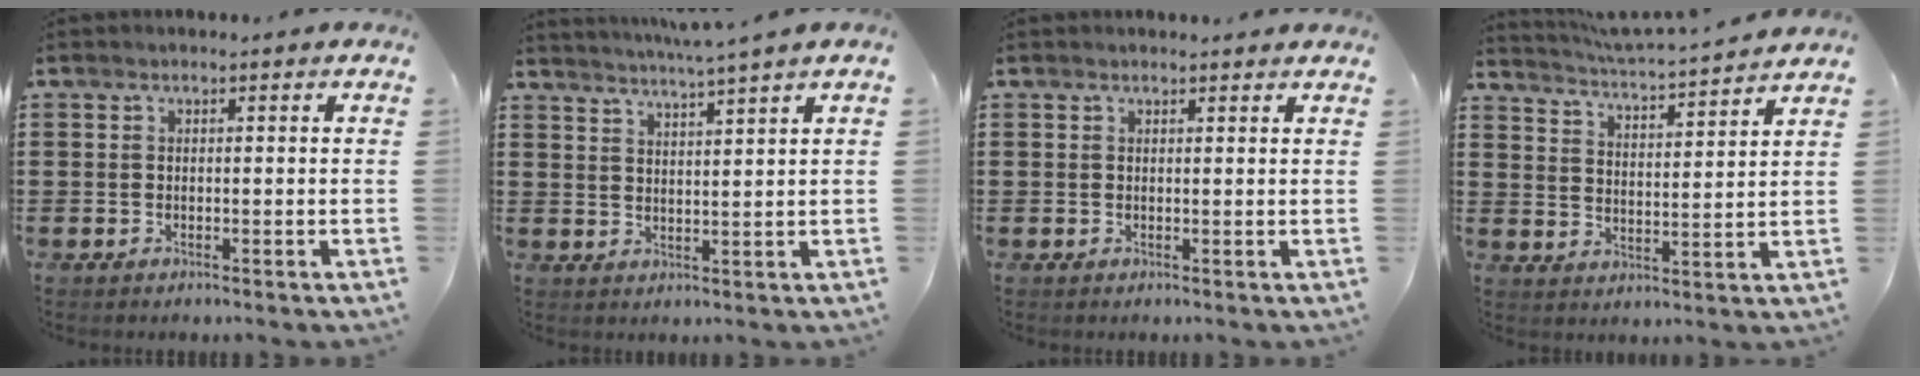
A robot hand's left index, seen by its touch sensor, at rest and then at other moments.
{"total": 3.0, "force": [2.7, -1.1, 0.7], "torque": [-0.022, -0.018, 0.044]}
{"total": 0.8, "force": [0.7, 0.0, 0.2], "torque": [-0.005, -0.001, 0.015]}
{"total": 3.7, "force": [3.5, -0.6, 0.8], "torque": [-0.034, -0.032, 0.054]}